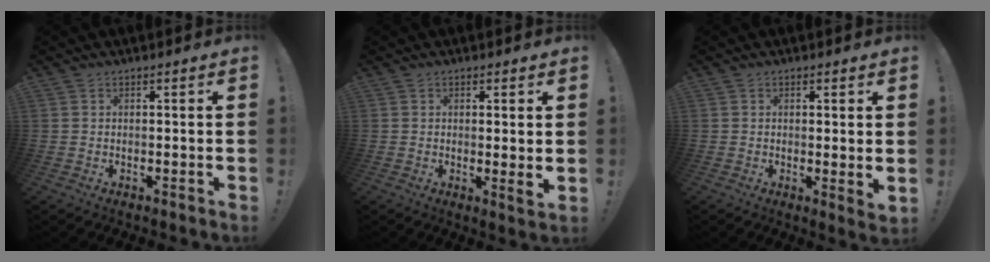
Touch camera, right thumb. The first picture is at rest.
{"total": 3.2, "force": [0.6, -0.3, 3.1], "torque": [-0.031, -0.020, 0.006]}
{"total": 2.7, "force": [0.9, 0.1, 2.6], "torque": [-0.022, -0.012, 0.014]}